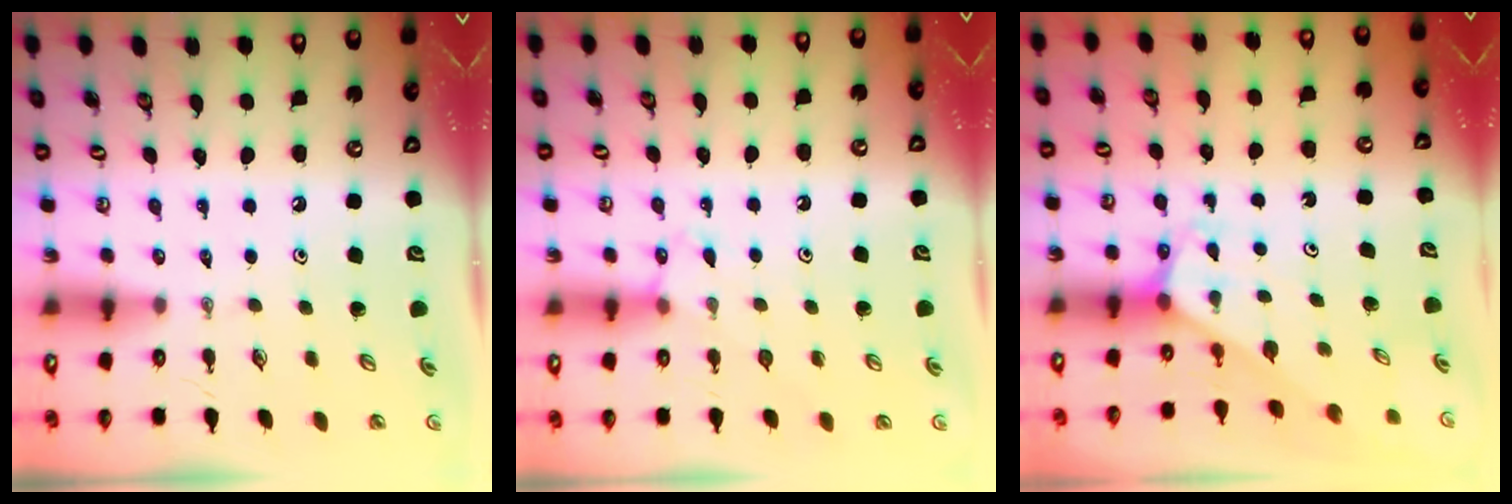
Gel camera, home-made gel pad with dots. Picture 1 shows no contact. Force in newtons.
{"total": 6.9, "press": 6.9, "slide": 0.6}
{"total": 2.2, "press": 2.2, "slide": 0.1}